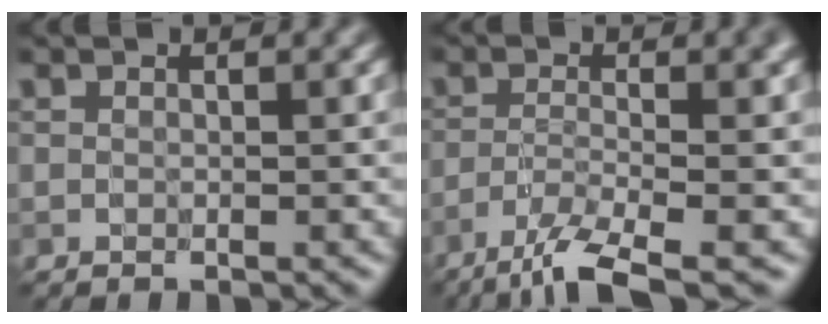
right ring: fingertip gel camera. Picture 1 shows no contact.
{"total": 7.6, "force": [-4.3, 1.8, 6.0], "torque": [-0.089, -0.004, -0.091]}